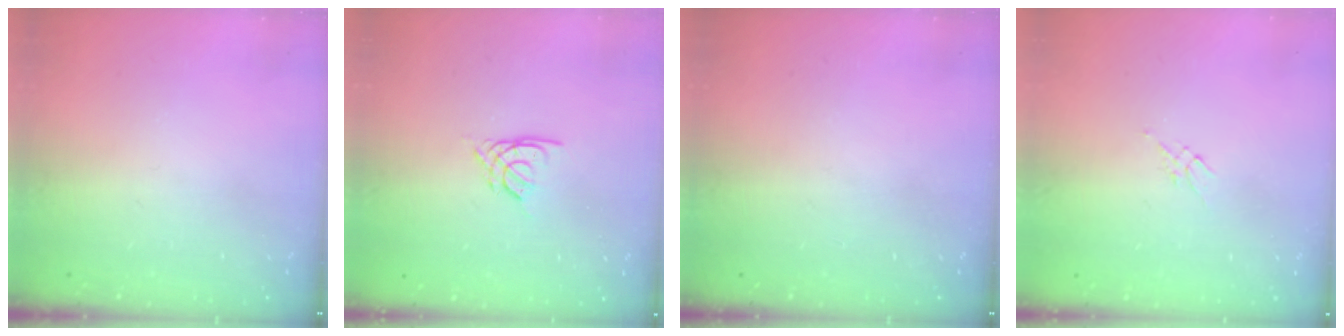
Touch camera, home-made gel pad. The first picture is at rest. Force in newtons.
{"total": 2.2, "press": 2.1, "slide": 0.5}
{"total": 0.0}
{"total": 3.5, "press": 3.4, "slide": 0.8}